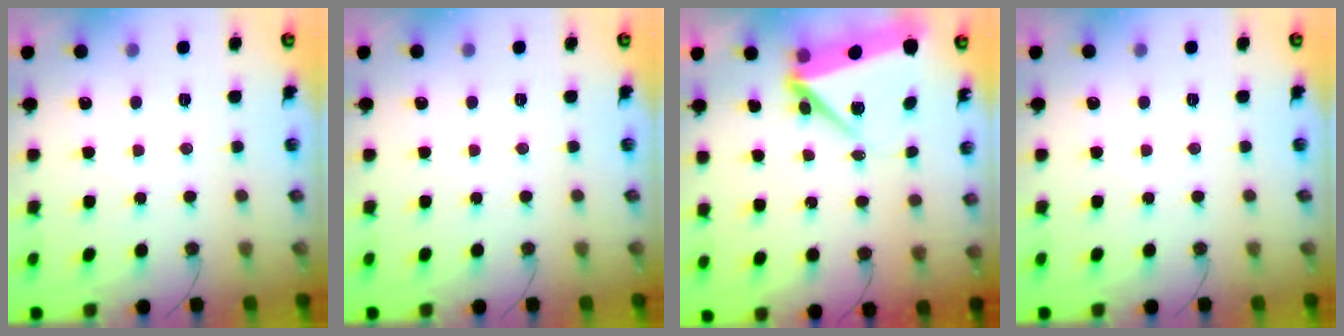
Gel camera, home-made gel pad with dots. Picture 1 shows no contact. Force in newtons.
{"total": 0.0}
{"total": 7.5, "press": 7.3, "slide": 1.8}
{"total": 0.0}